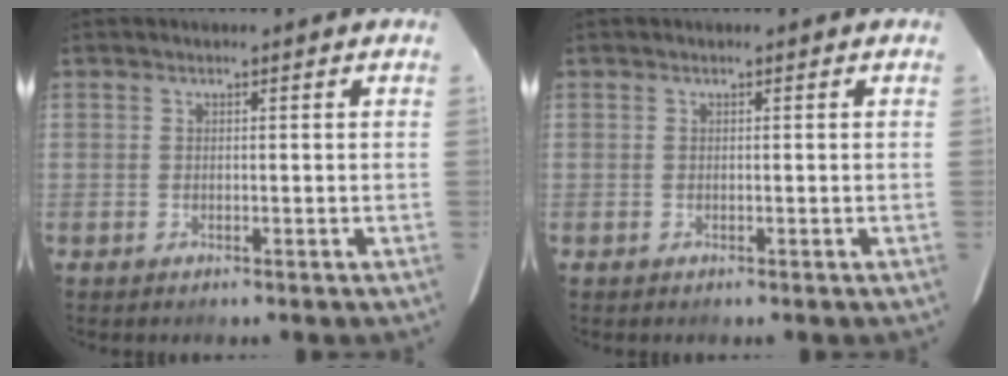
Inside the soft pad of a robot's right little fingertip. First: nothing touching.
{"total": 0.0}